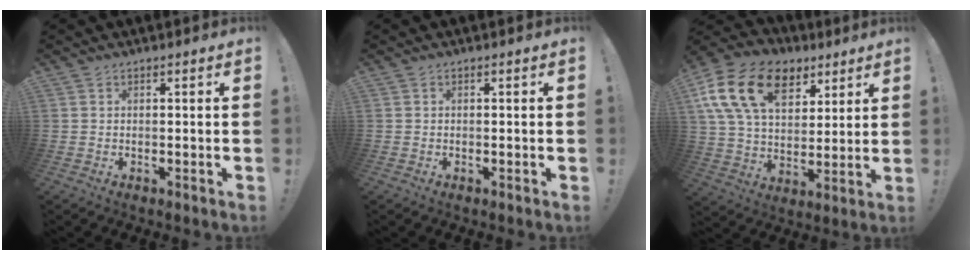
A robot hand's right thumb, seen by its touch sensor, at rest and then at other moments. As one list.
[{"total": 0.0}, {"total": 20.4, "force": [9.2, 13.5, 12.2], "torque": [-0.213, -0.034, 0.168]}]